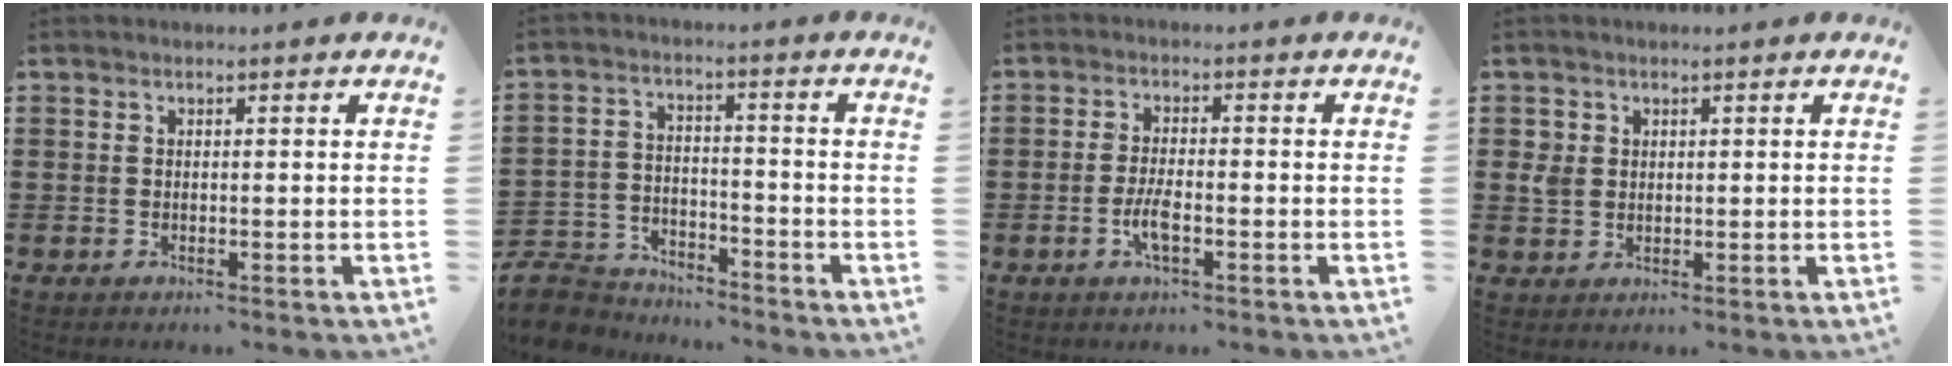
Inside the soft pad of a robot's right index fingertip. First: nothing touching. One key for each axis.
{"total": 6.6, "fx": -6.4, "fy": 1.7, "fz": 0.4, "tx": -0.030, "ty": 0.012, "tz": -0.135}
{"total": 3.6, "fx": -1.5, "fy": 1.0, "fz": 3.2, "tx": -0.069, "ty": -0.003, "tz": -0.029}
{"total": 2.4, "fx": 0.5, "fy": 2.1, "fz": 1.1, "tx": -0.029, "ty": 0.008, "tz": 0.010}